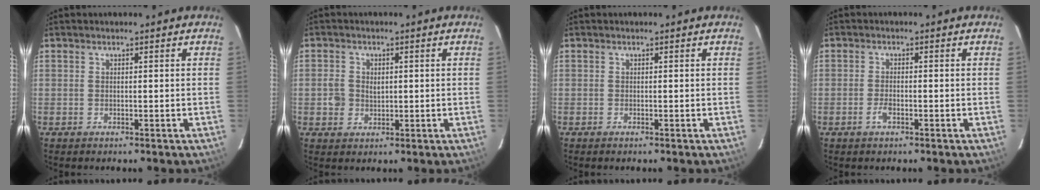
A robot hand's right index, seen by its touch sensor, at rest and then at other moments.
{"total": 2.3, "force": [0.2, 1.7, 1.5], "torque": [-0.028, 0.001, 0.004]}
{"total": 0.0}
{"total": 2.2, "force": [-1.2, 0.9, 1.6], "torque": [-0.037, 0.000, -0.023]}